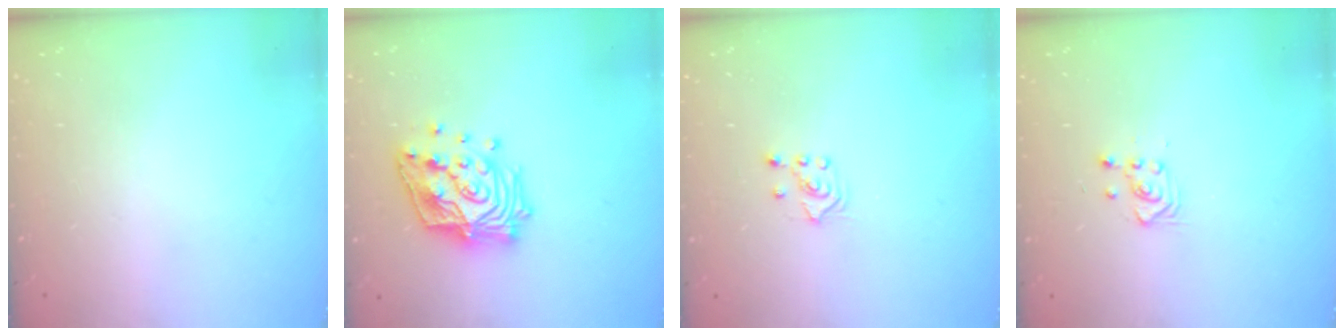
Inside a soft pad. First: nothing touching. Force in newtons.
{"total": 18.8, "press": 18.7, "slide": 1.6}
{"total": 3.3, "press": 3.2, "slide": 0.8}
{"total": 3.6, "press": 3.5, "slide": 0.8}